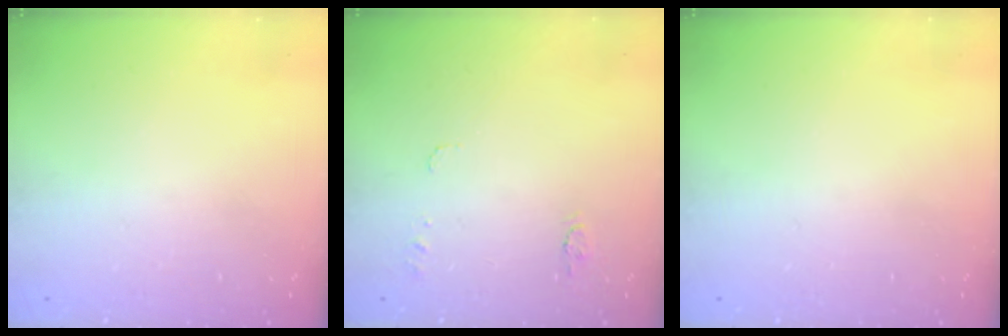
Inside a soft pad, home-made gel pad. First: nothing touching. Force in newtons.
{"total": 5.2, "press": 5.1, "slide": 0.5}
{"total": 0.0}